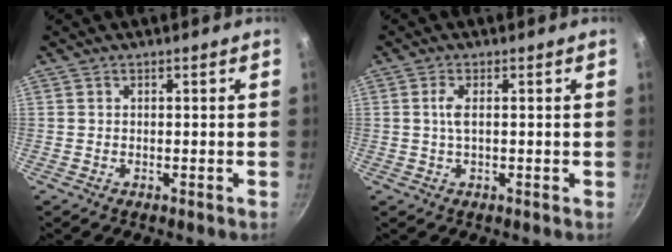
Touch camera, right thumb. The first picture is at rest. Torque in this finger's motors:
{"motor_torque": [0.83, 0.57, -0.28, 0.15, 0.01]}